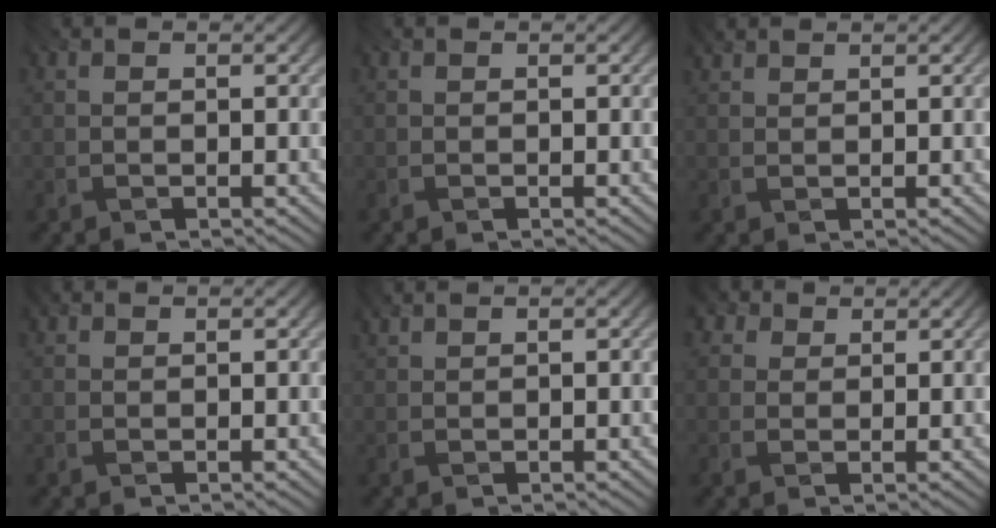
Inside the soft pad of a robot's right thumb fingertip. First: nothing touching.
{"total": 0.0}
{"total": 1.5, "force": [1.4, 0.4, 0.5], "torque": [-0.013, 0.001, 0.025]}
{"total": 0.9, "force": [0.7, 0.4, 0.4], "torque": [-0.011, 0.001, 0.012]}
{"total": 0.9, "force": [0.9, -0.1, 0.2], "torque": [-0.006, 0.000, 0.015]}
{"total": 3.3, "force": [2.1, 2.3, 1.1], "torque": [-0.030, -0.004, 0.043]}